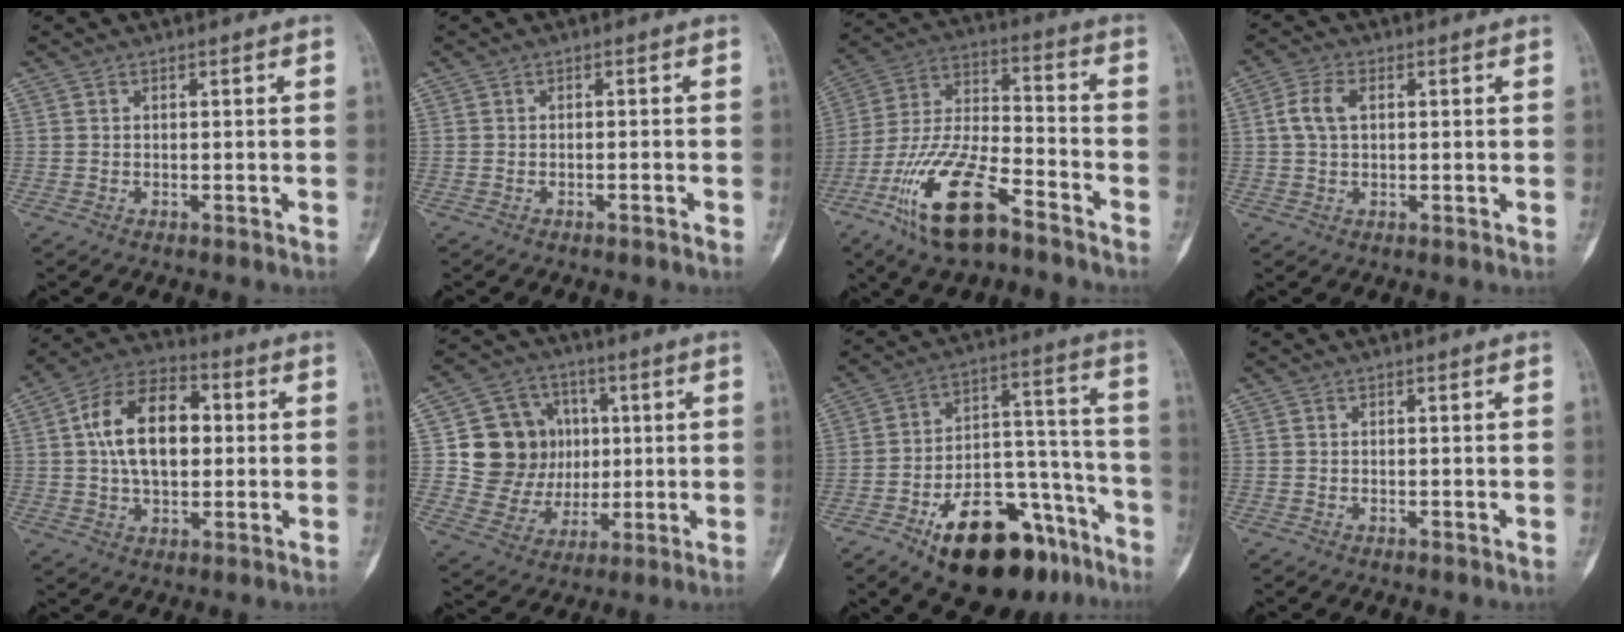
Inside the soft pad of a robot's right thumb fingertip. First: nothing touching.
{"total": 0.9, "force": [-0.6, 0.0, 0.6], "torque": [-0.018, 0.006, -0.008]}
{"total": 18.2, "force": [-10.8, 6.5, 13.2], "torque": [-0.260, 0.062, -0.204]}
{"total": 4.7, "force": [0.9, 2.8, 3.7], "torque": [-0.087, 0.011, 0.015]}
{"total": 15.6, "force": [1.9, 9.4, 12.3], "torque": [-0.195, 0.020, 0.026]}
{"total": 15.1, "force": [2.3, 13.6, 6.3], "torque": [-0.052, 0.005, 0.055]}
{"total": 23.1, "force": [-14.0, 11.2, 14.7], "torque": [-0.174, 0.094, -0.215]}
{"total": 0.0}